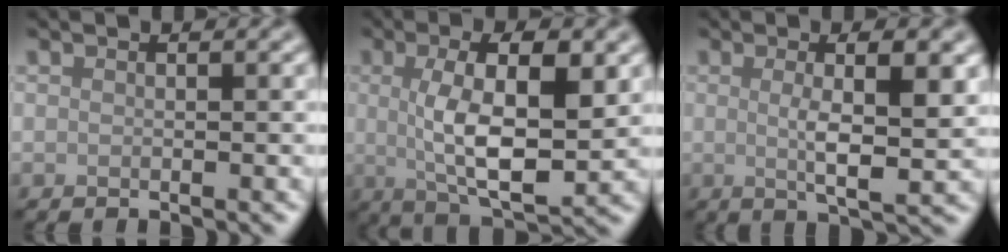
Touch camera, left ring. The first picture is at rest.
{"total": 8.2, "force": [0.8, 2.7, 7.7], "torque": [-0.130, -0.003, 0.015]}
{"total": 5.3, "force": [0.7, 1.2, 5.1], "torque": [-0.079, -0.004, 0.011]}